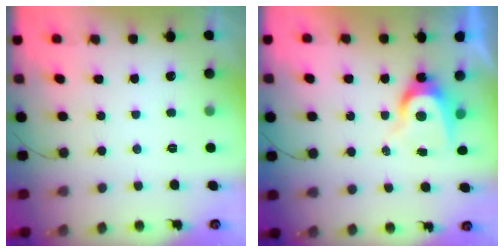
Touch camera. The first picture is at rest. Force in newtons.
{"total": 7.3, "press": 7.3, "slide": 0.6}